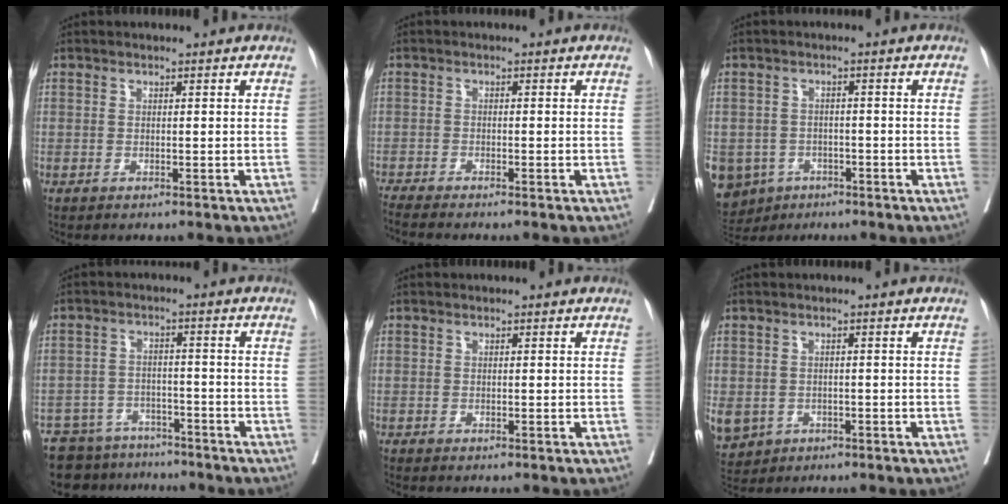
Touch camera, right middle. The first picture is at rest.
{"total": 4.0, "force": [-3.6, -0.8, 1.6], "torque": [-0.020, -0.009, -0.062]}
{"total": 11.7, "force": [-6.1, 9.4, 3.2], "torque": [-0.099, -0.001, -0.083]}
{"total": 9.1, "force": [-8.1, 4.2, 0.4], "torque": [-0.006, 0.014, -0.119]}
{"total": 0.0}
{"total": 13.2, "force": [-4.8, 11.2, 5.1], "torque": [-0.163, -0.005, -0.060]}